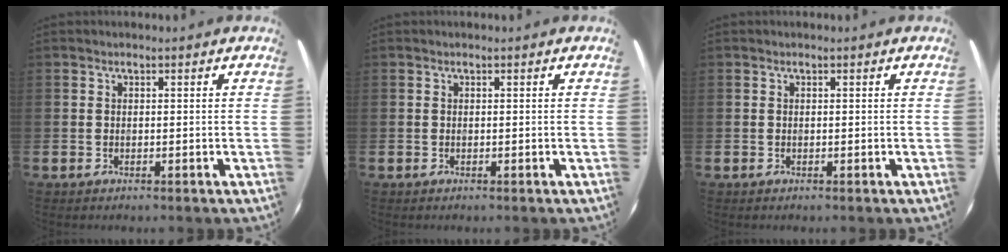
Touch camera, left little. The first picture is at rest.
{"total": 0.0}
{"total": 0.0}